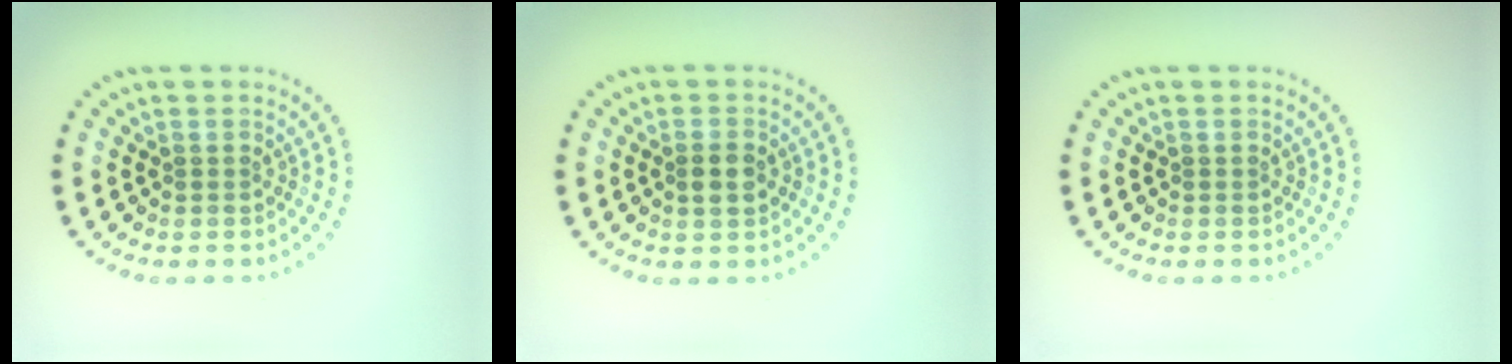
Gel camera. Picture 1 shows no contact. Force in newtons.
{"total": 1.9, "press": 1.8, "slide": 0.4}
{"total": 0.0}